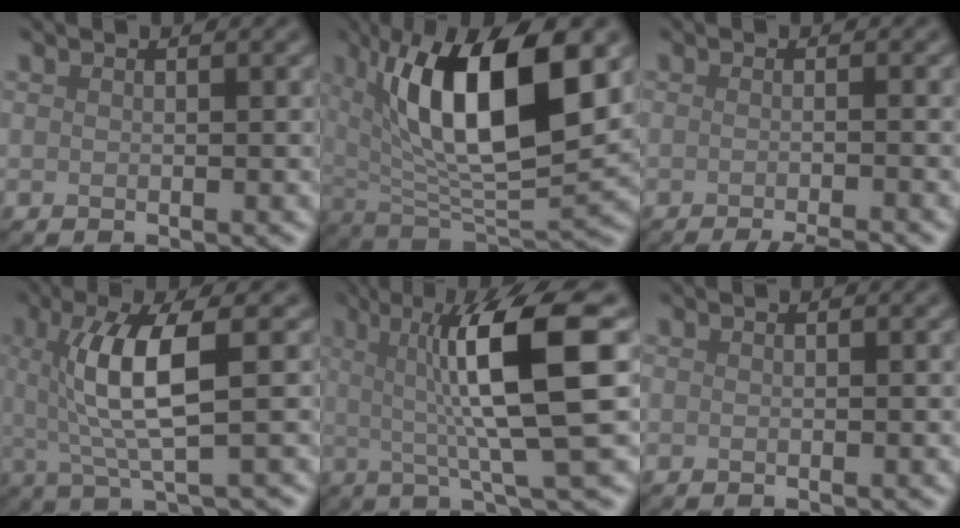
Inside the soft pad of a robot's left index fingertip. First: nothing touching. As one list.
[{"total": 11.9, "force": [4.0, 4.2, 10.3], "torque": [-0.166, -0.006, 0.072]}, {"total": 4.5, "force": [-2.9, 1.0, 3.3], "torque": [-0.021, 0.001, -0.043]}, {"total": 6.3, "force": [1.1, 1.4, 6.1], "torque": [-0.119, 0.002, 0.021]}, {"total": 9.9, "force": [1.5, 1.7, 9.6], "torque": [-0.135, 0.006, 0.026]}, {"total": 0.0}]